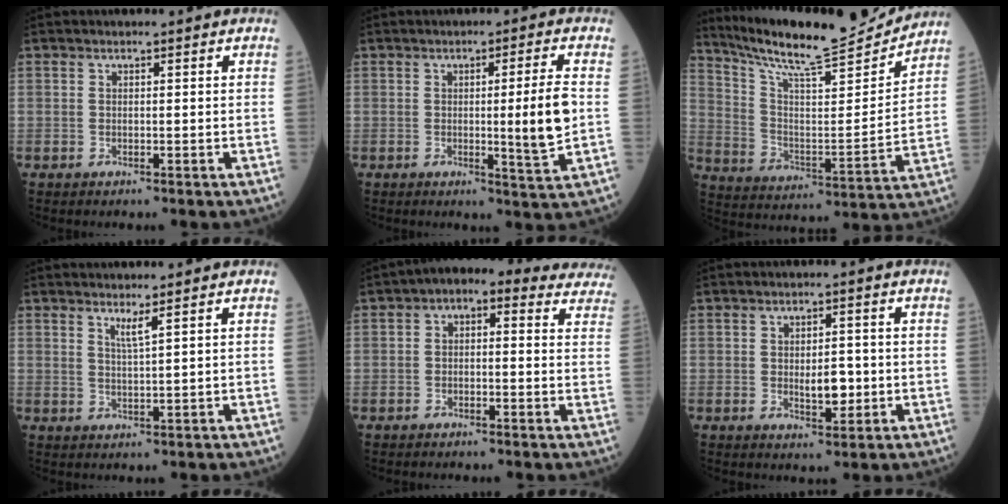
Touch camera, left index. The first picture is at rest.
{"total": 6.4, "force": [-0.3, -1.2, 6.3], "torque": [-0.093, -0.018, -0.005]}
{"total": 18.6, "force": [17.5, 0.5, 6.2], "torque": [-0.125, -0.037, 0.277]}
{"total": 1.8, "force": [1.1, -0.6, 1.2], "torque": [-0.024, -0.015, 0.024]}
{"total": 12.0, "force": [8.8, 5.6, 5.9], "torque": [-0.048, 0.037, 0.077]}
{"total": 3.7, "force": [-0.6, 1.6, 3.3], "torque": [-0.049, -0.005, -0.006]}